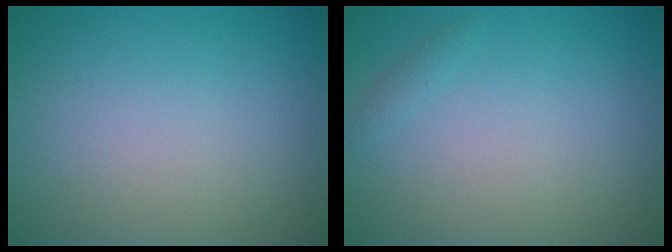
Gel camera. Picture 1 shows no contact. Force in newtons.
{"total": 0.6, "press": 0.6, "slide": 0.0}